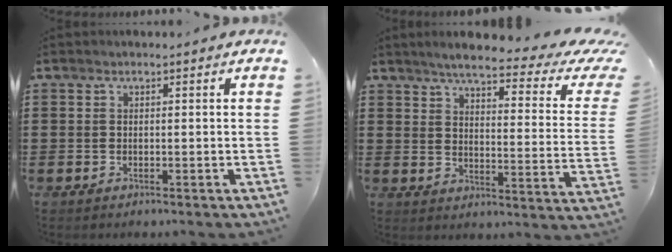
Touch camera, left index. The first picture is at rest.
{"total": 6.1, "force": [4.7, 0.6, 3.9], "torque": [-0.080, -0.032, 0.070]}